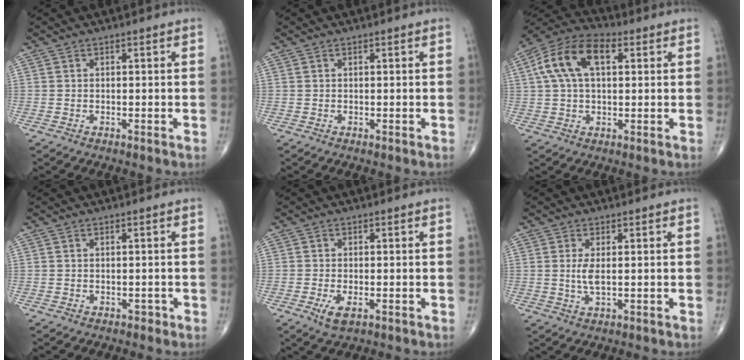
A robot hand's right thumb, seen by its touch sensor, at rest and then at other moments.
{"total": 0.0}
{"total": 12.9, "force": [3.5, 7.1, 10.1], "torque": [-0.196, 0.028, 0.057]}
{"total": 0.8, "force": [-0.4, 0.6, 0.2], "torque": [0.004, 0.003, -0.009]}
{"total": 3.5, "force": [-1.4, 1.6, 2.8], "torque": [-0.052, -0.005, -0.020]}
{"total": 3.2, "force": [0.3, 1.1, 3.0], "torque": [-0.066, -0.009, 0.008]}